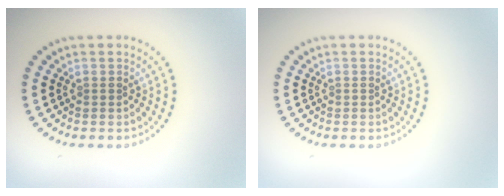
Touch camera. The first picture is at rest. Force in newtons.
{"total": 0.0}